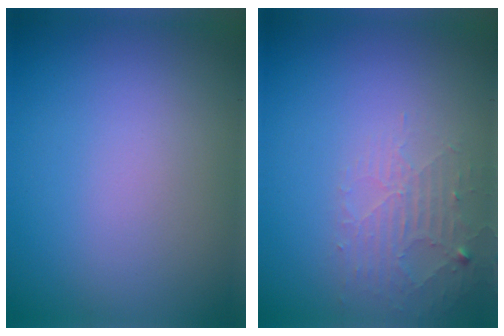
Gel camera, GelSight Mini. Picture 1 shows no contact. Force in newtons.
{"total": 2.2, "press": 2.2, "slide": 0.5}